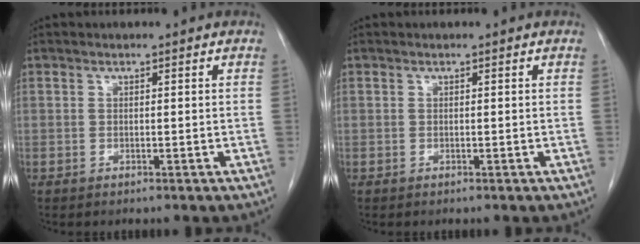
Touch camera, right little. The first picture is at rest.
{"total": 0.0}